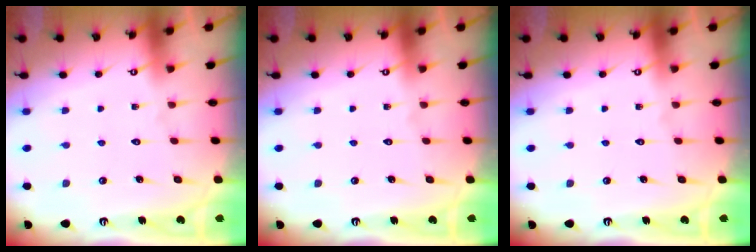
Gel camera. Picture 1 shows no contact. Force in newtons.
{"total": 0.0}
{"total": 0.0}